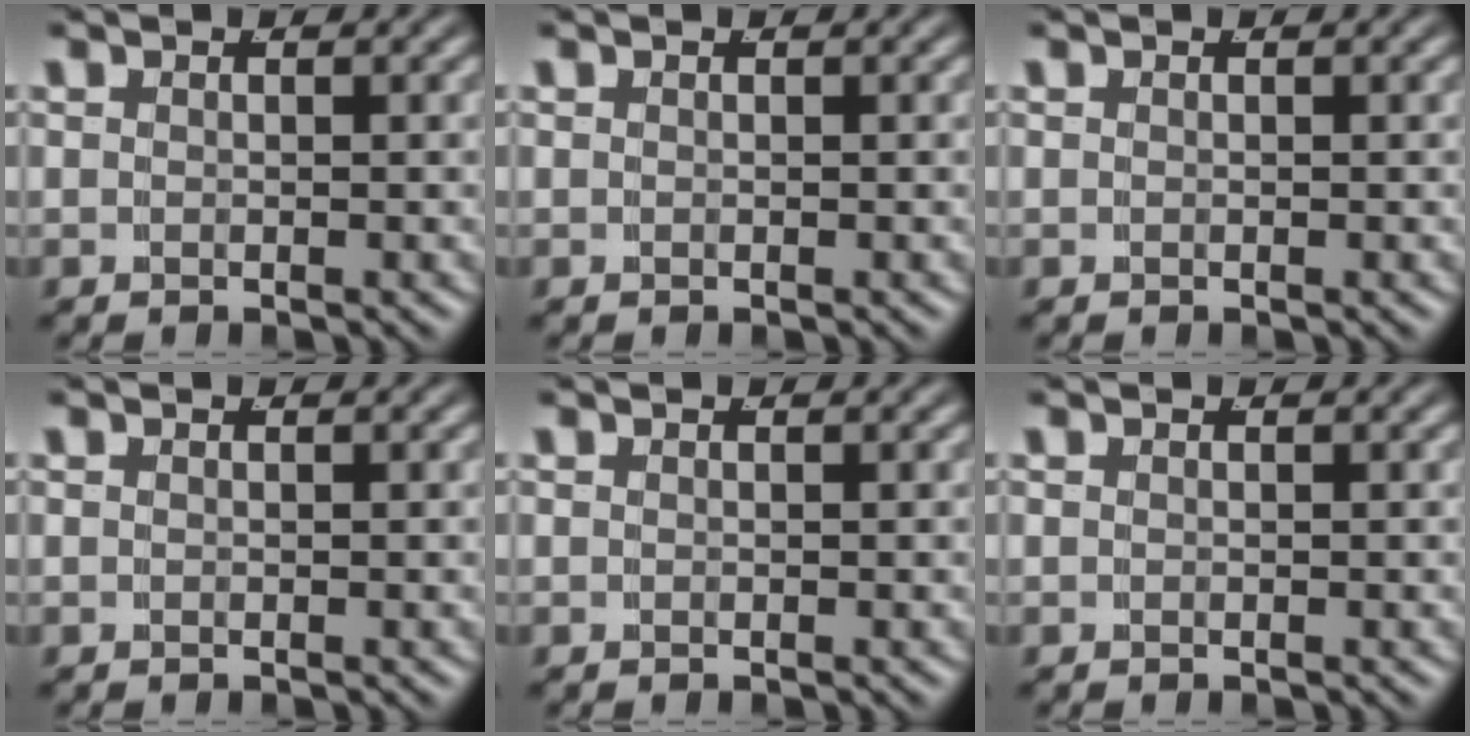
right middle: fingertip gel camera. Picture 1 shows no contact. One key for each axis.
{"total": 0.0}
{"total": 0.0}
{"total": 0.0}
{"total": 0.0}
{"total": 0.0}